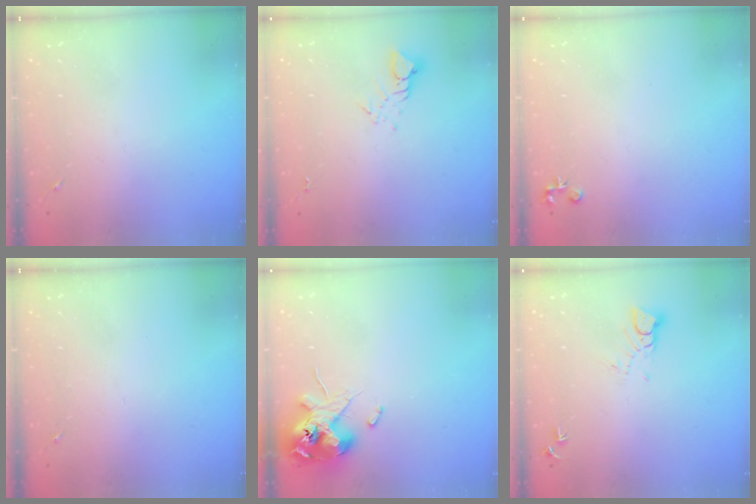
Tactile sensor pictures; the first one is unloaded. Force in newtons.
{"total": 3.1, "press": 3.1, "slide": 0.2}
{"total": 3.7, "press": 3.6, "slide": 0.4}
{"total": 0.0}
{"total": 12.4, "press": 12.2, "slide": 2.2}
{"total": 3.8, "press": 3.8, "slide": 0.2}